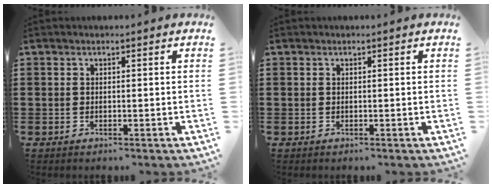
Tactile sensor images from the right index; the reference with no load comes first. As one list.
[{"total": 0.0}]